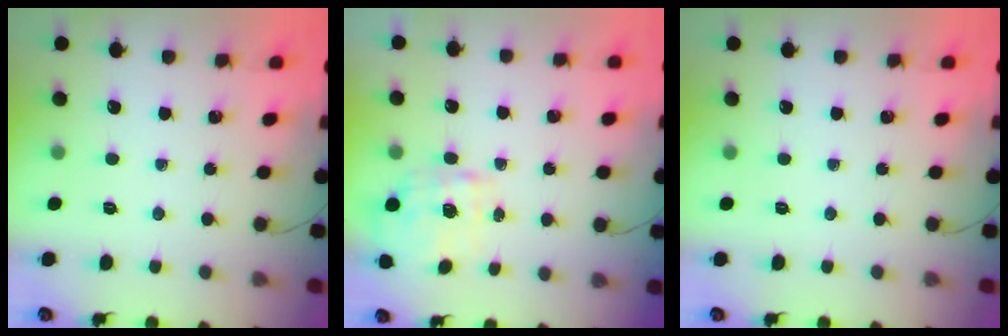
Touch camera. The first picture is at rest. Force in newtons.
{"total": 1.9, "press": 1.8, "slide": 0.5}
{"total": 0.0}